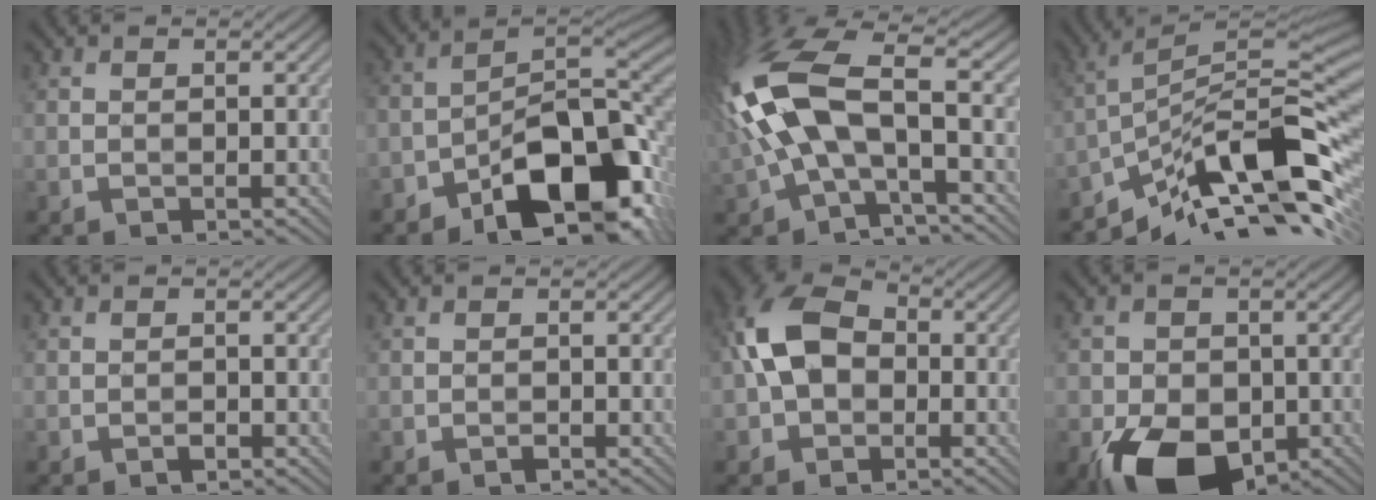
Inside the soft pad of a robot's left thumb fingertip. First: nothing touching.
{"total": 15.8, "force": [-8.3, 7.9, 10.9], "torque": [-0.141, -0.017, -0.142]}
{"total": 13.5, "force": [-0.7, 5.7, 12.2], "torque": [-0.291, 0.016, -0.025]}
{"total": 13.2, "force": [-6.9, 4.1, 10.6], "torque": [-0.194, 0.010, -0.125]}
{"total": 0.7, "force": [-0.6, 0.3, 0.2], "torque": [0.001, 0.002, -0.010]}
{"total": 0.6, "force": [-0.5, 0.1, 0.1], "torque": [0.001, 0.002, -0.009]}
{"total": 9.2, "force": [-0.7, 6.7, 6.3], "torque": [-0.147, 0.020, -0.032]}
{"total": 11.1, "force": [-4.9, 7.2, 6.9], "torque": [-0.123, -0.035, -0.086]}